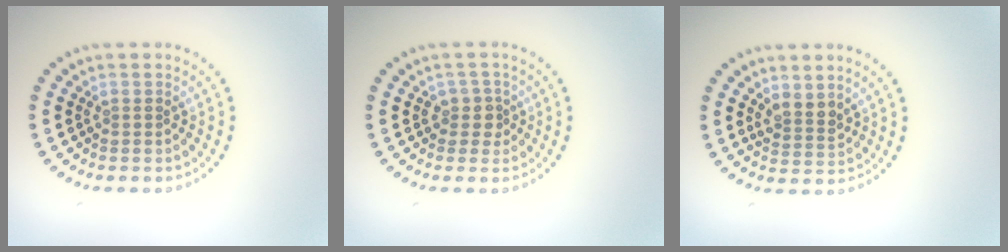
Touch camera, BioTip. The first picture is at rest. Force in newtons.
{"total": 1.8, "press": 1.5, "slide": 1.1}
{"total": 2.1, "press": 1.7, "slide": 1.1}